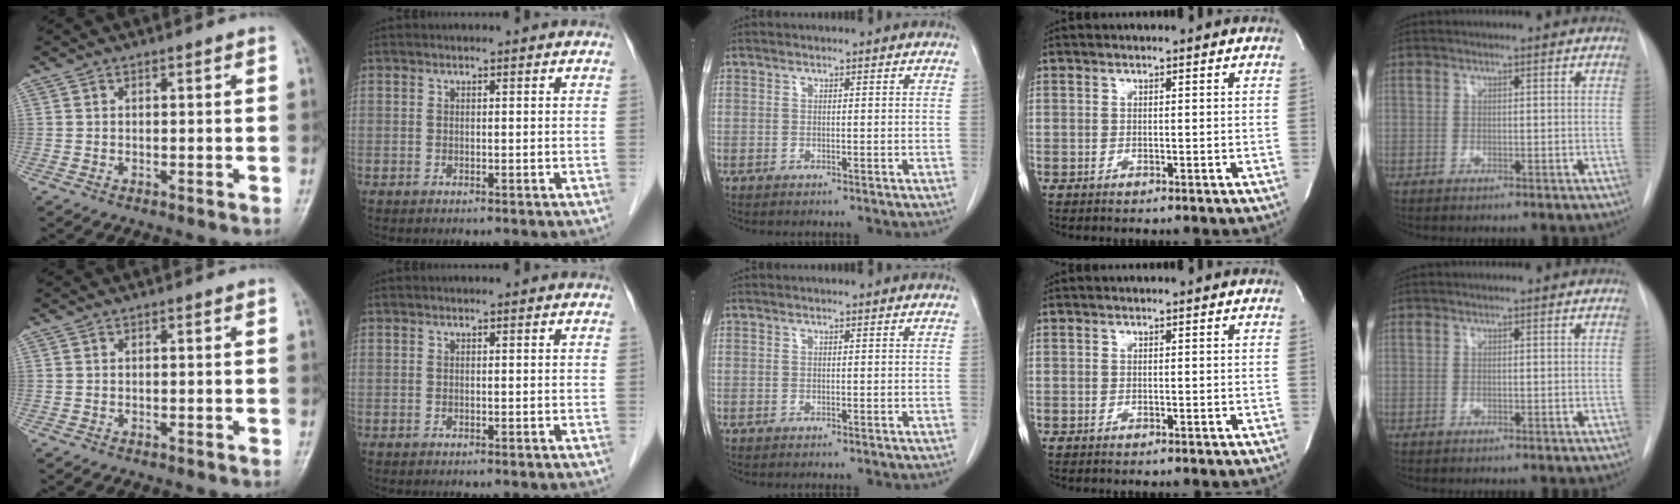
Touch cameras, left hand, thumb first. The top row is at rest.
{}